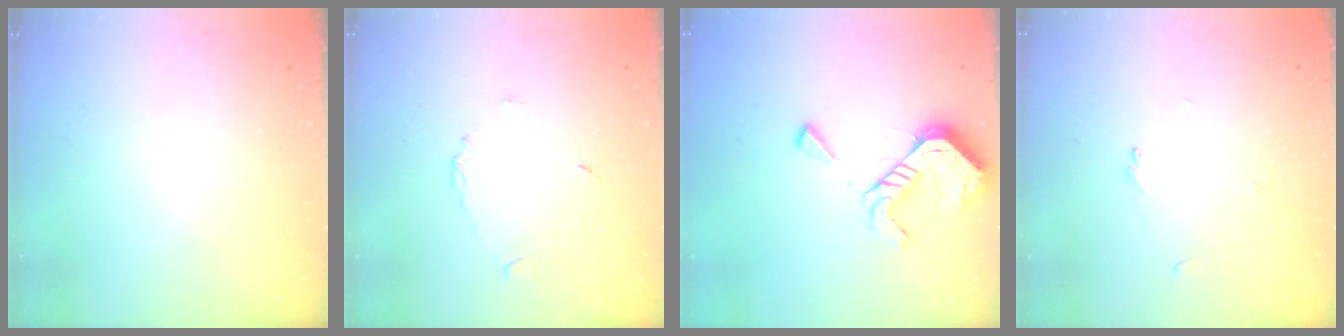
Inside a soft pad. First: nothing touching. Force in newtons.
{"total": 3.6, "press": 3.6, "slide": 0.4}
{"total": 12.3, "press": 12.2, "slide": 1.5}
{"total": 0.7, "press": 0.6, "slide": 0.4}